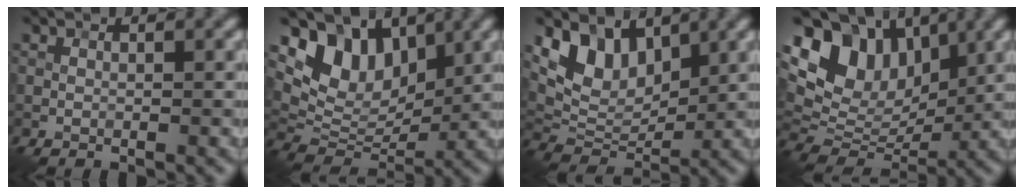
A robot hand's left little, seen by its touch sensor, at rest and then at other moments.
{"total": 7.4, "force": [3.8, 4.9, 4.0], "torque": [-0.064, -0.009, 0.068]}
{"total": 6.3, "force": [3.6, 3.7, 3.5], "torque": [-0.069, -0.010, 0.062]}
{"total": 11.0, "force": [4.3, 7.9, 6.4], "torque": [-0.112, 0.023, 0.077]}